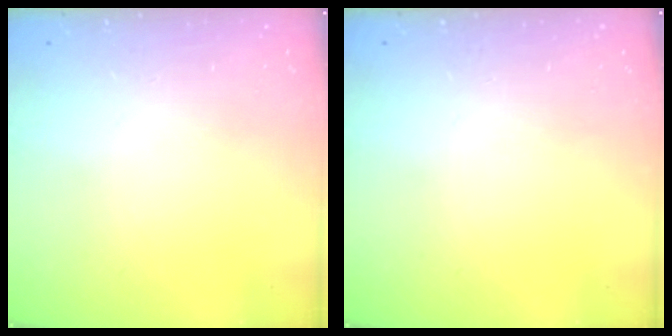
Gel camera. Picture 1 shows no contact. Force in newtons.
{"total": 0.0}